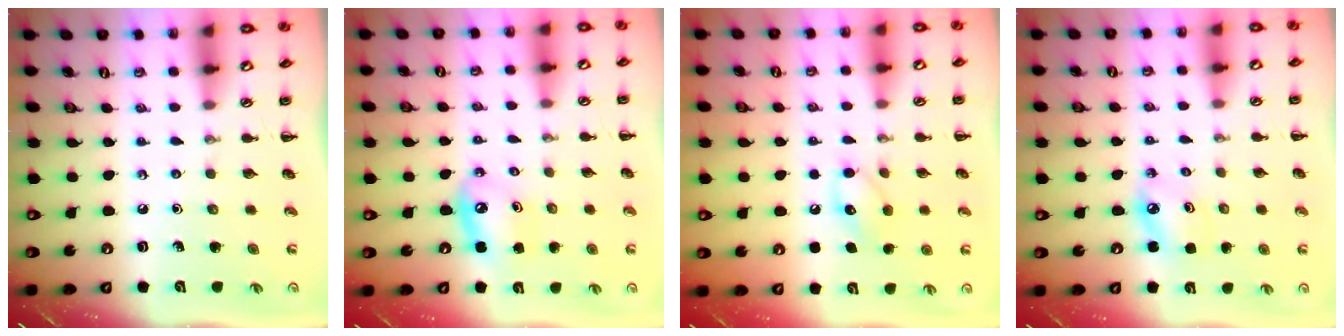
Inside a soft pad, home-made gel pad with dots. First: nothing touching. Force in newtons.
{"total": 7.5, "press": 7.3, "slide": 1.8}
{"total": 9.4, "press": 9.3, "slide": 1.1}
{"total": 4.6, "press": 4.5, "slide": 1.0}